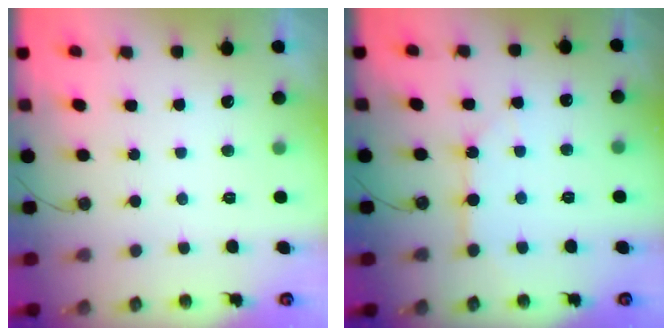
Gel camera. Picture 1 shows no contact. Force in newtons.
{"total": 5.9, "press": 5.9, "slide": 0.5}